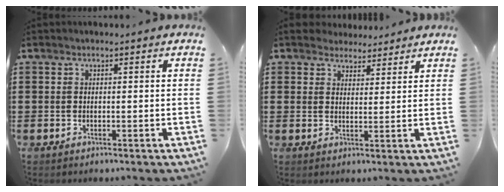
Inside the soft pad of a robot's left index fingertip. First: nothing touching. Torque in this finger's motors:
{"motor_torque": [2.14, 0.00, 0.25, 0.00]}